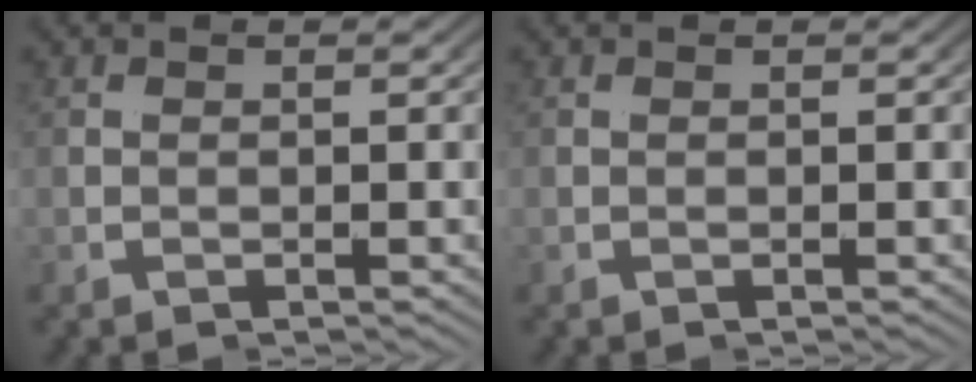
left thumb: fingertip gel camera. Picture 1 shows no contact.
{"total": 0.0}